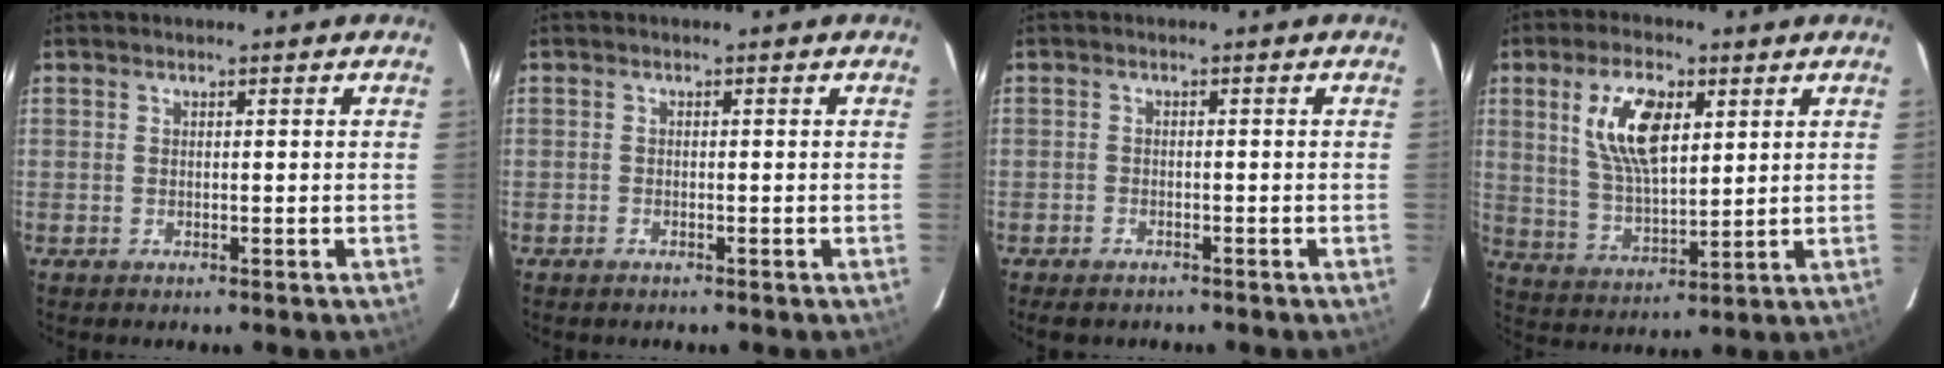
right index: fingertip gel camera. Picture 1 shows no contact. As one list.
[{"total": 0.9, "force": [-0.8, 0.4, 0.0], "torque": [-0.003, 0.000, -0.015]}, {"total": 3.4, "force": [-2.8, 1.6, 1.0], "torque": [-0.032, -0.005, -0.046]}, {"total": 11.9, "force": [4.3, 5.4, 9.7], "torque": [-0.186, 0.008, 0.089]}]